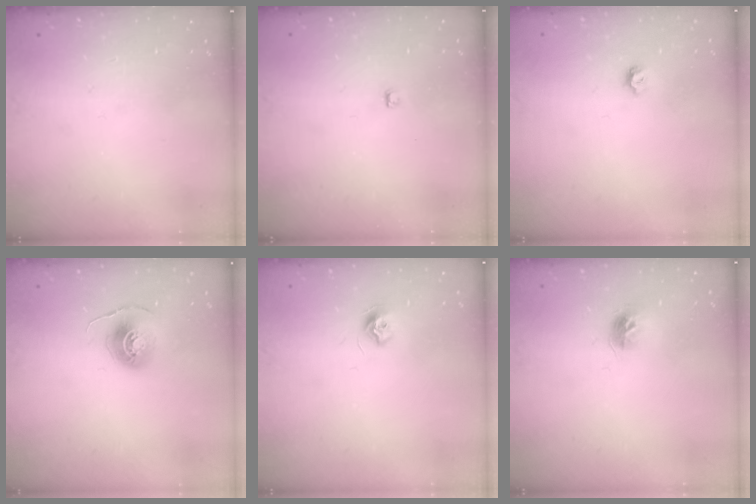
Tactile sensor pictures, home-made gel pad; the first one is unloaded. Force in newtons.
{"total": 2.8, "press": 2.7, "slide": 0.3}
{"total": 5.5, "press": 5.5, "slide": 0.5}
{"total": 7.1, "press": 7.1, "slide": 0.4}
{"total": 7.6, "press": 7.5, "slide": 0.5}
{"total": 7.5, "press": 7.5, "slide": 0.4}